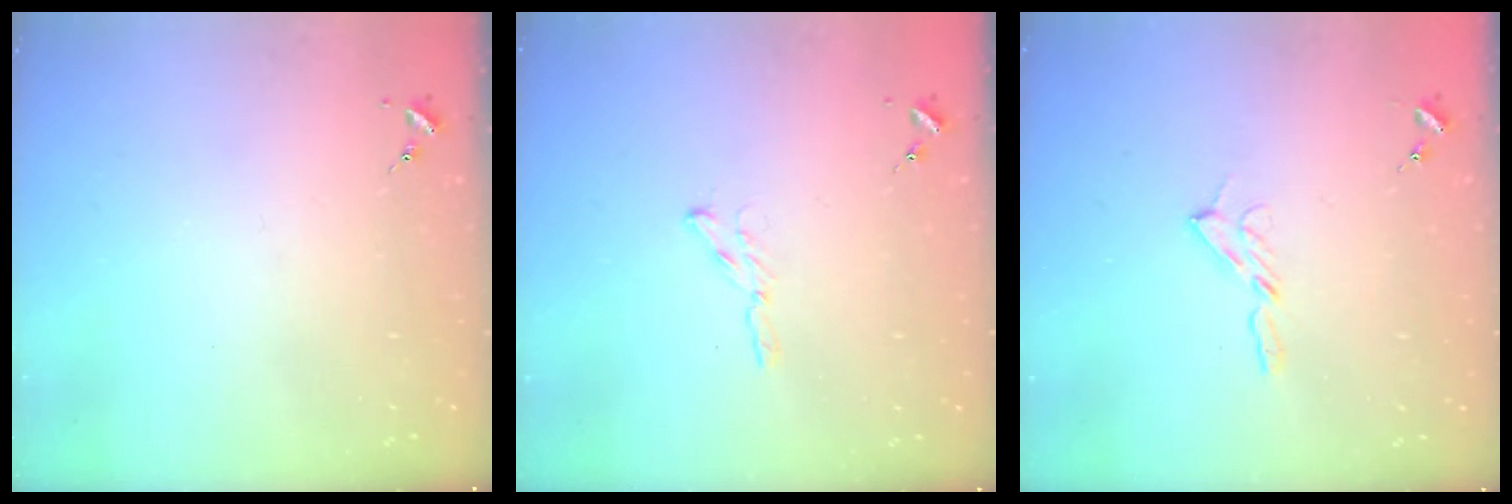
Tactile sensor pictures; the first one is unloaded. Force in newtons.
{"total": 2.7, "press": 2.7, "slide": 0.2}
{"total": 5.1, "press": 5.1, "slide": 0.6}